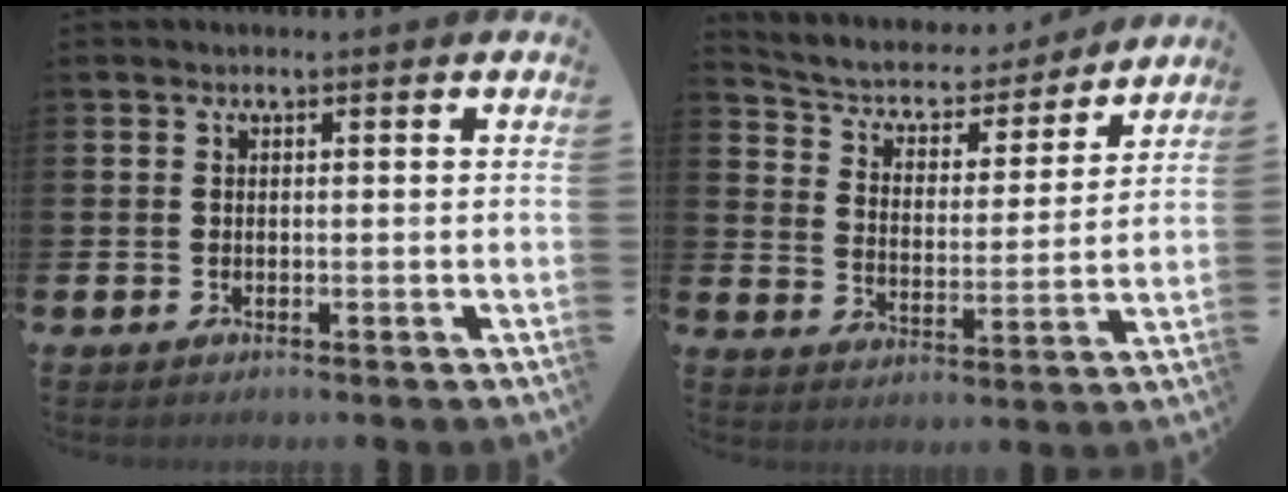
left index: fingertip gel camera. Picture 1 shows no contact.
{"total": 5.1, "force": [4.5, 1.9, 1.1], "torque": [-0.058, -0.037, 0.072]}